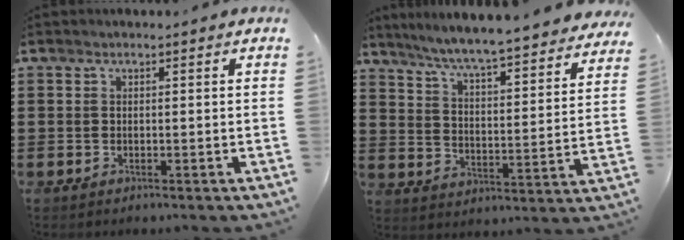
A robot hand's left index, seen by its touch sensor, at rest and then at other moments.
{"total": 5.7, "force": [5.3, -0.7, 2.0], "torque": [-0.065, -0.049, 0.084]}